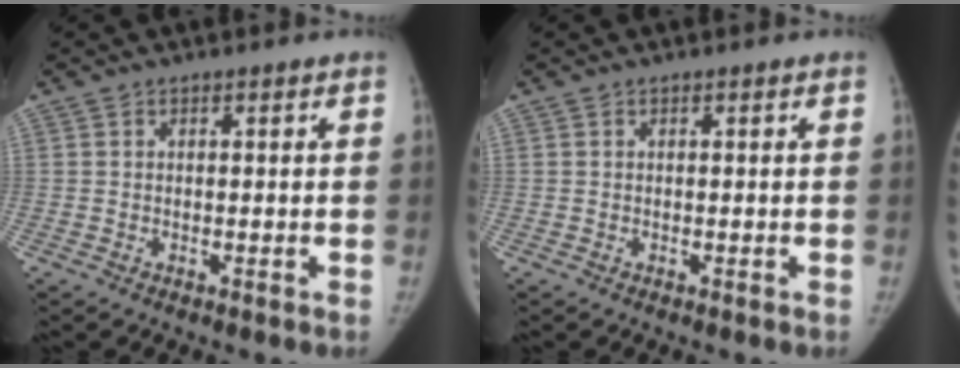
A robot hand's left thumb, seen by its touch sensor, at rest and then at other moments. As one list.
[{"total": 0.0}]